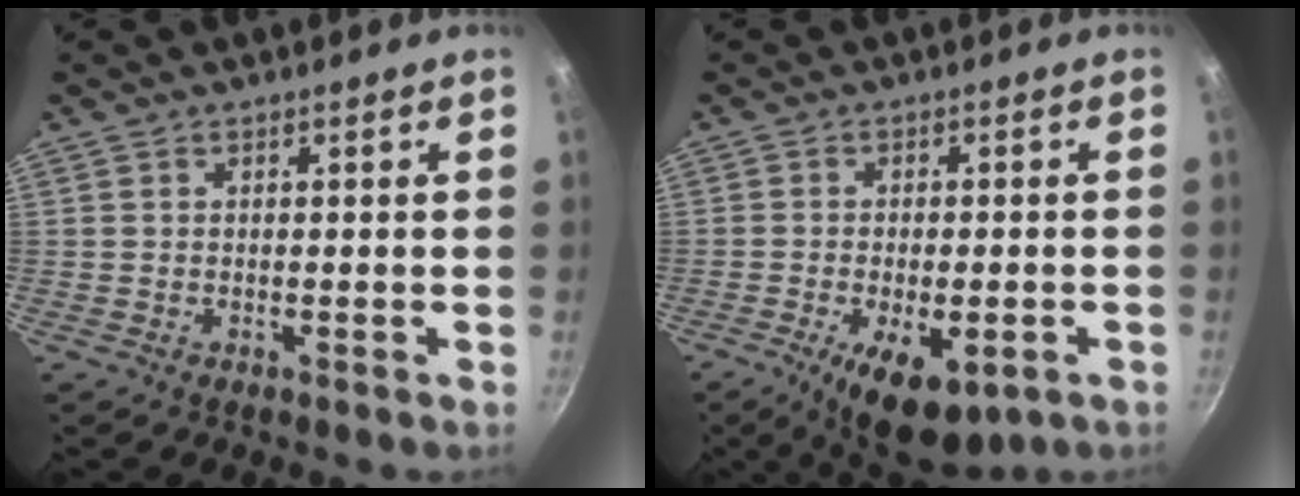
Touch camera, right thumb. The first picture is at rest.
{"total": 11.1, "force": [-4.9, 4.9, 8.7], "torque": [-0.116, 0.009, -0.065]}